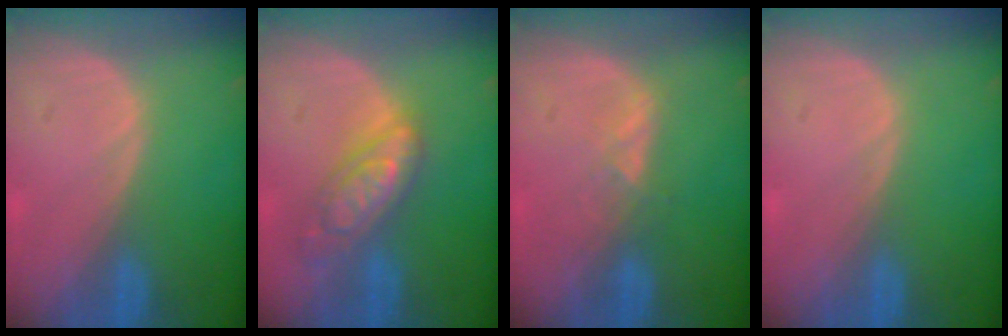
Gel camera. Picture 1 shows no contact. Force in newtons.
{"total": 6.7, "press": 6.7, "slide": 0.4}
{"total": 2.0, "press": 2.0, "slide": 0.3}
{"total": 0.0}